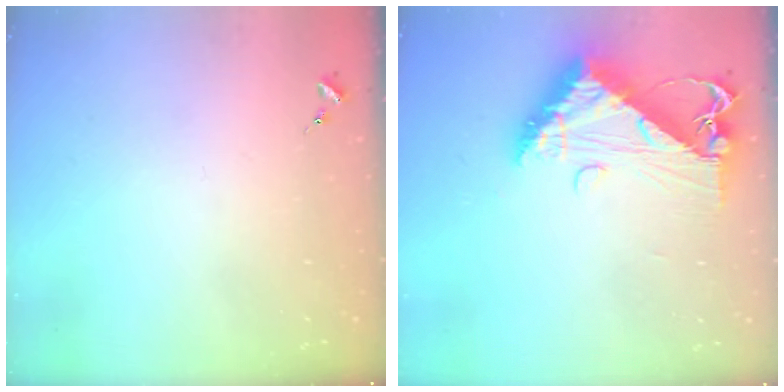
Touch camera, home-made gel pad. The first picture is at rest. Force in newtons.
{"total": 12.7, "press": 12.7, "slide": 1.3}